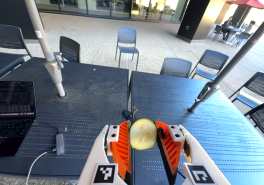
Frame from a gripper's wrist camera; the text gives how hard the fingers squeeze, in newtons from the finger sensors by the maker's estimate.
{"total": 8.2, "left": 8.2, "right": 8.3}